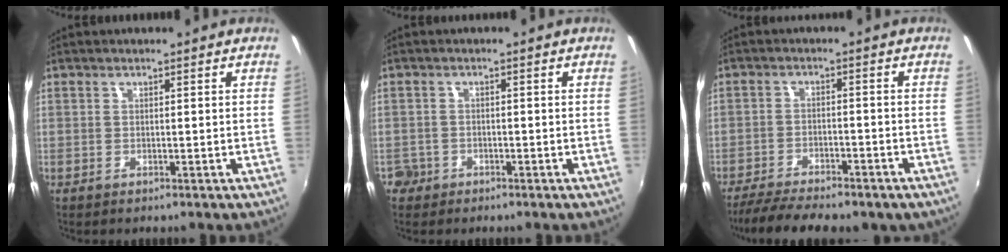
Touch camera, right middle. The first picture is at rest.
{"total": 3.3, "force": [-1.9, 2.6, 0.5], "torque": [-0.019, 0.000, -0.036]}
{"total": 14.2, "force": [-11.2, 4.5, 7.5], "torque": [-0.156, -0.036, -0.164]}